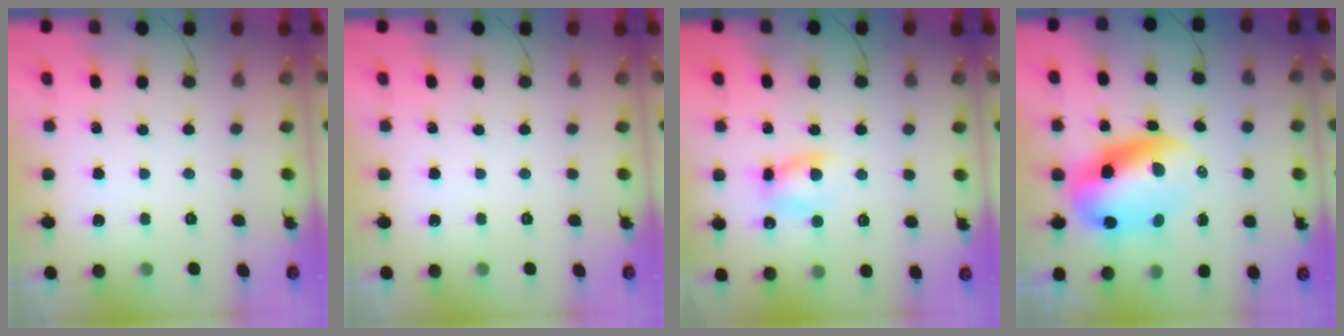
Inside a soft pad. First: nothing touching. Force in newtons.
{"total": 0.0}
{"total": 6.7, "press": 6.6, "slide": 1.2}
{"total": 10.7, "press": 10.6, "slide": 1.5}